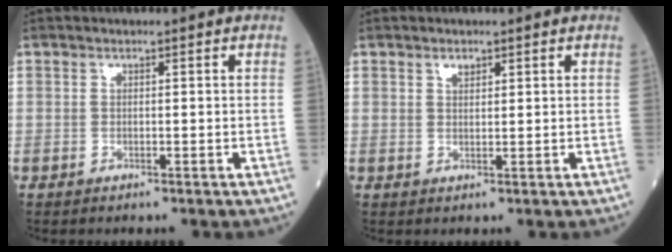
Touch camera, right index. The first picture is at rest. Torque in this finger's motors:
{"motor_torque": [-0.01, 0.17, -0.01, 0.02]}